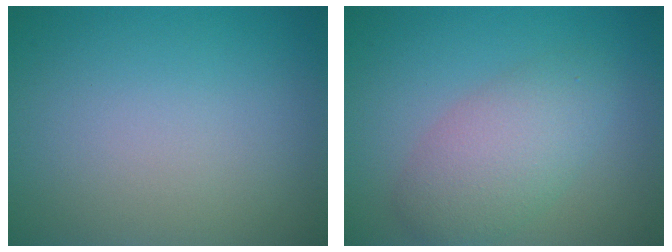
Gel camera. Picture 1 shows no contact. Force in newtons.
{"total": 4.5, "press": 4.5, "slide": 0.1}